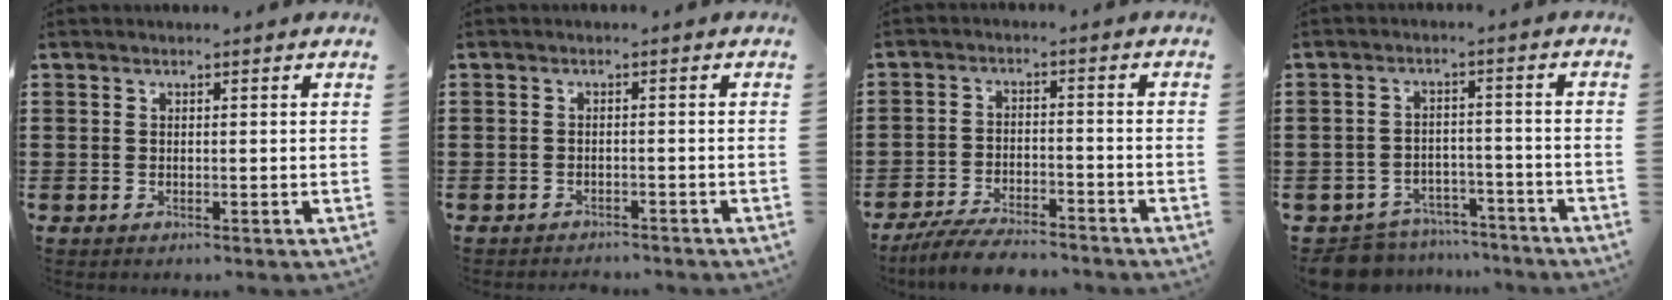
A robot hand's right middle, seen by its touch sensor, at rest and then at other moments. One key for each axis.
{"total": 1.4, "fx": -1.4, "fy": 0.1, "fz": -0.1, "tx": -0.004, "ty": 0.000, "tz": -0.030}
{"total": 5.8, "fx": -5.4, "fy": 0.6, "fz": 1.8, "tx": -0.040, "ty": -0.001, "tz": -0.107}
{"total": 6.6, "fx": -6.5, "fy": 1.3, "fz": 0.6, "tx": -0.018, "ty": 0.016, "tz": -0.129}